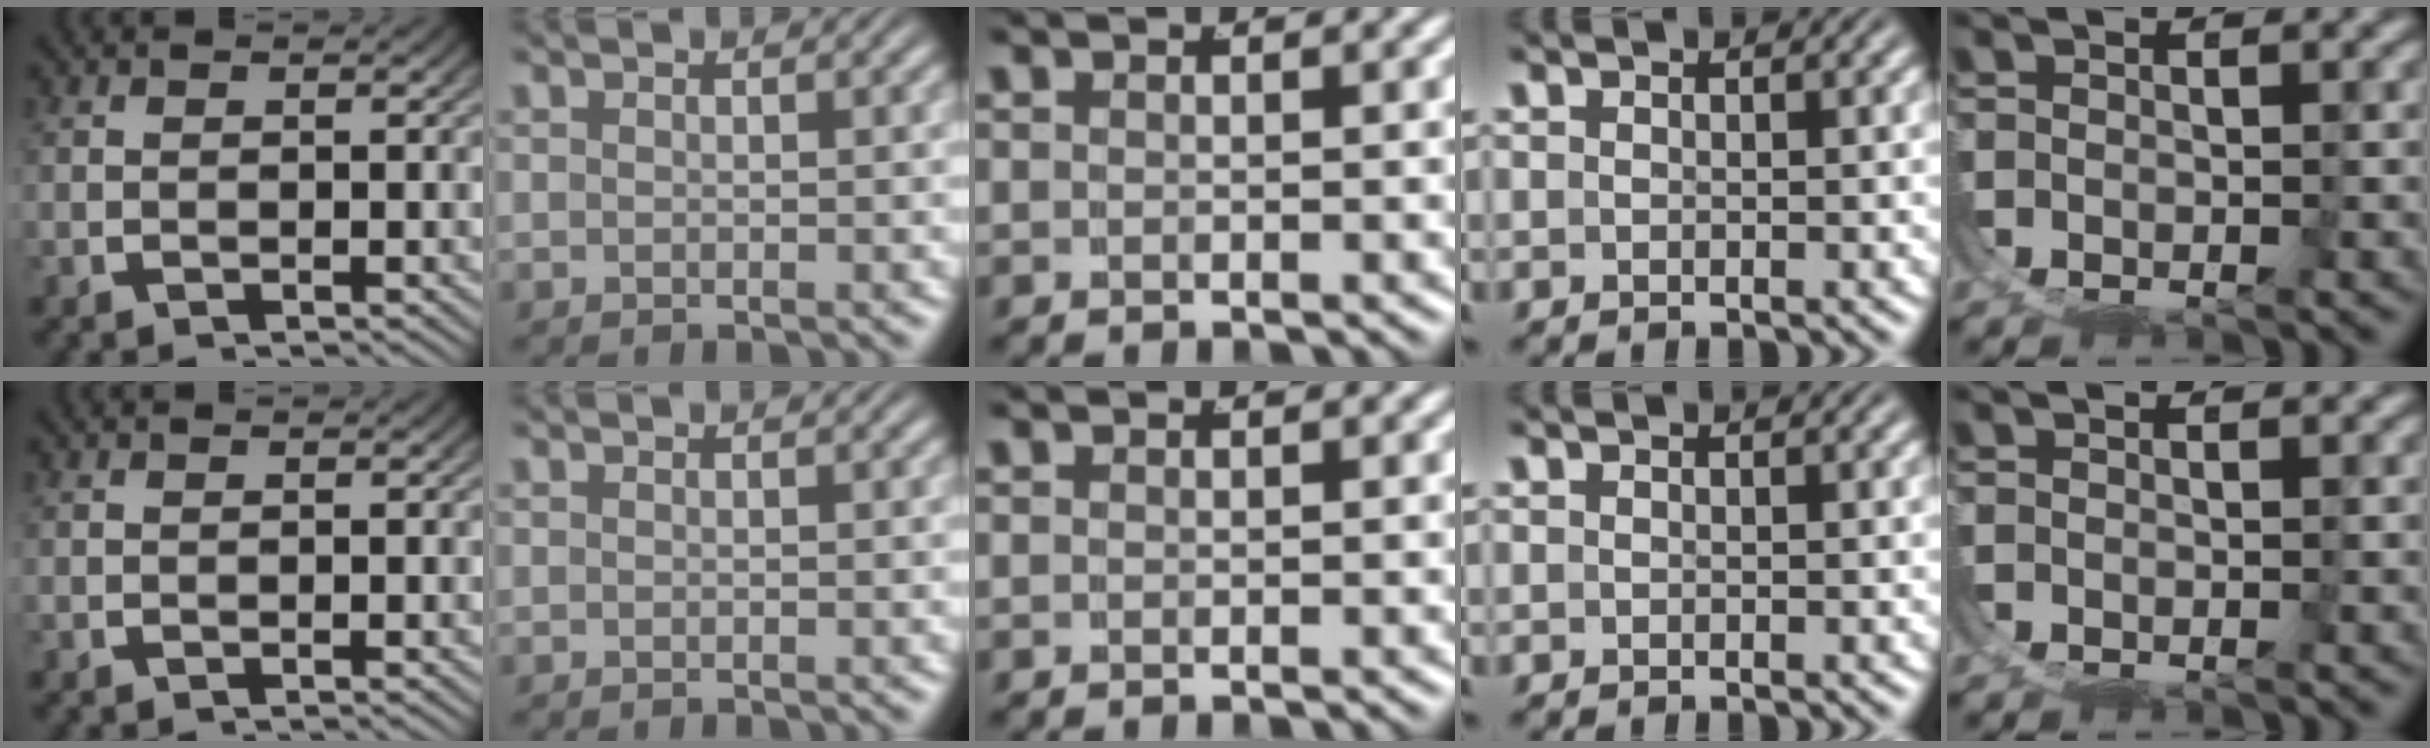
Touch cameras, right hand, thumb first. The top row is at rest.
{}